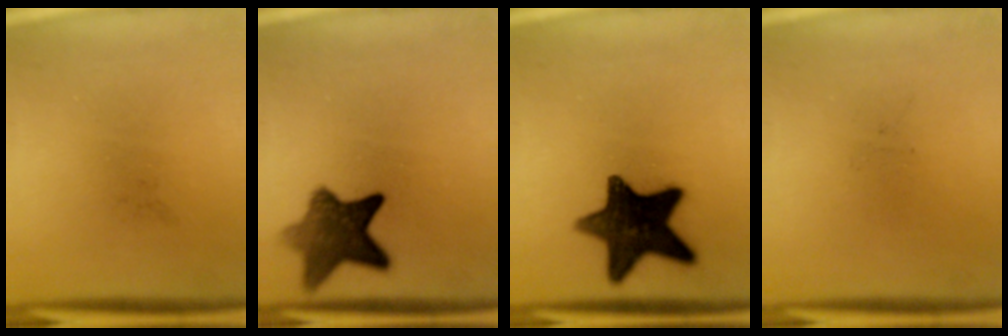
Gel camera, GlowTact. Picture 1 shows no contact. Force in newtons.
{"total": 9.0}
{"total": 14.8}
{"total": 0.0}